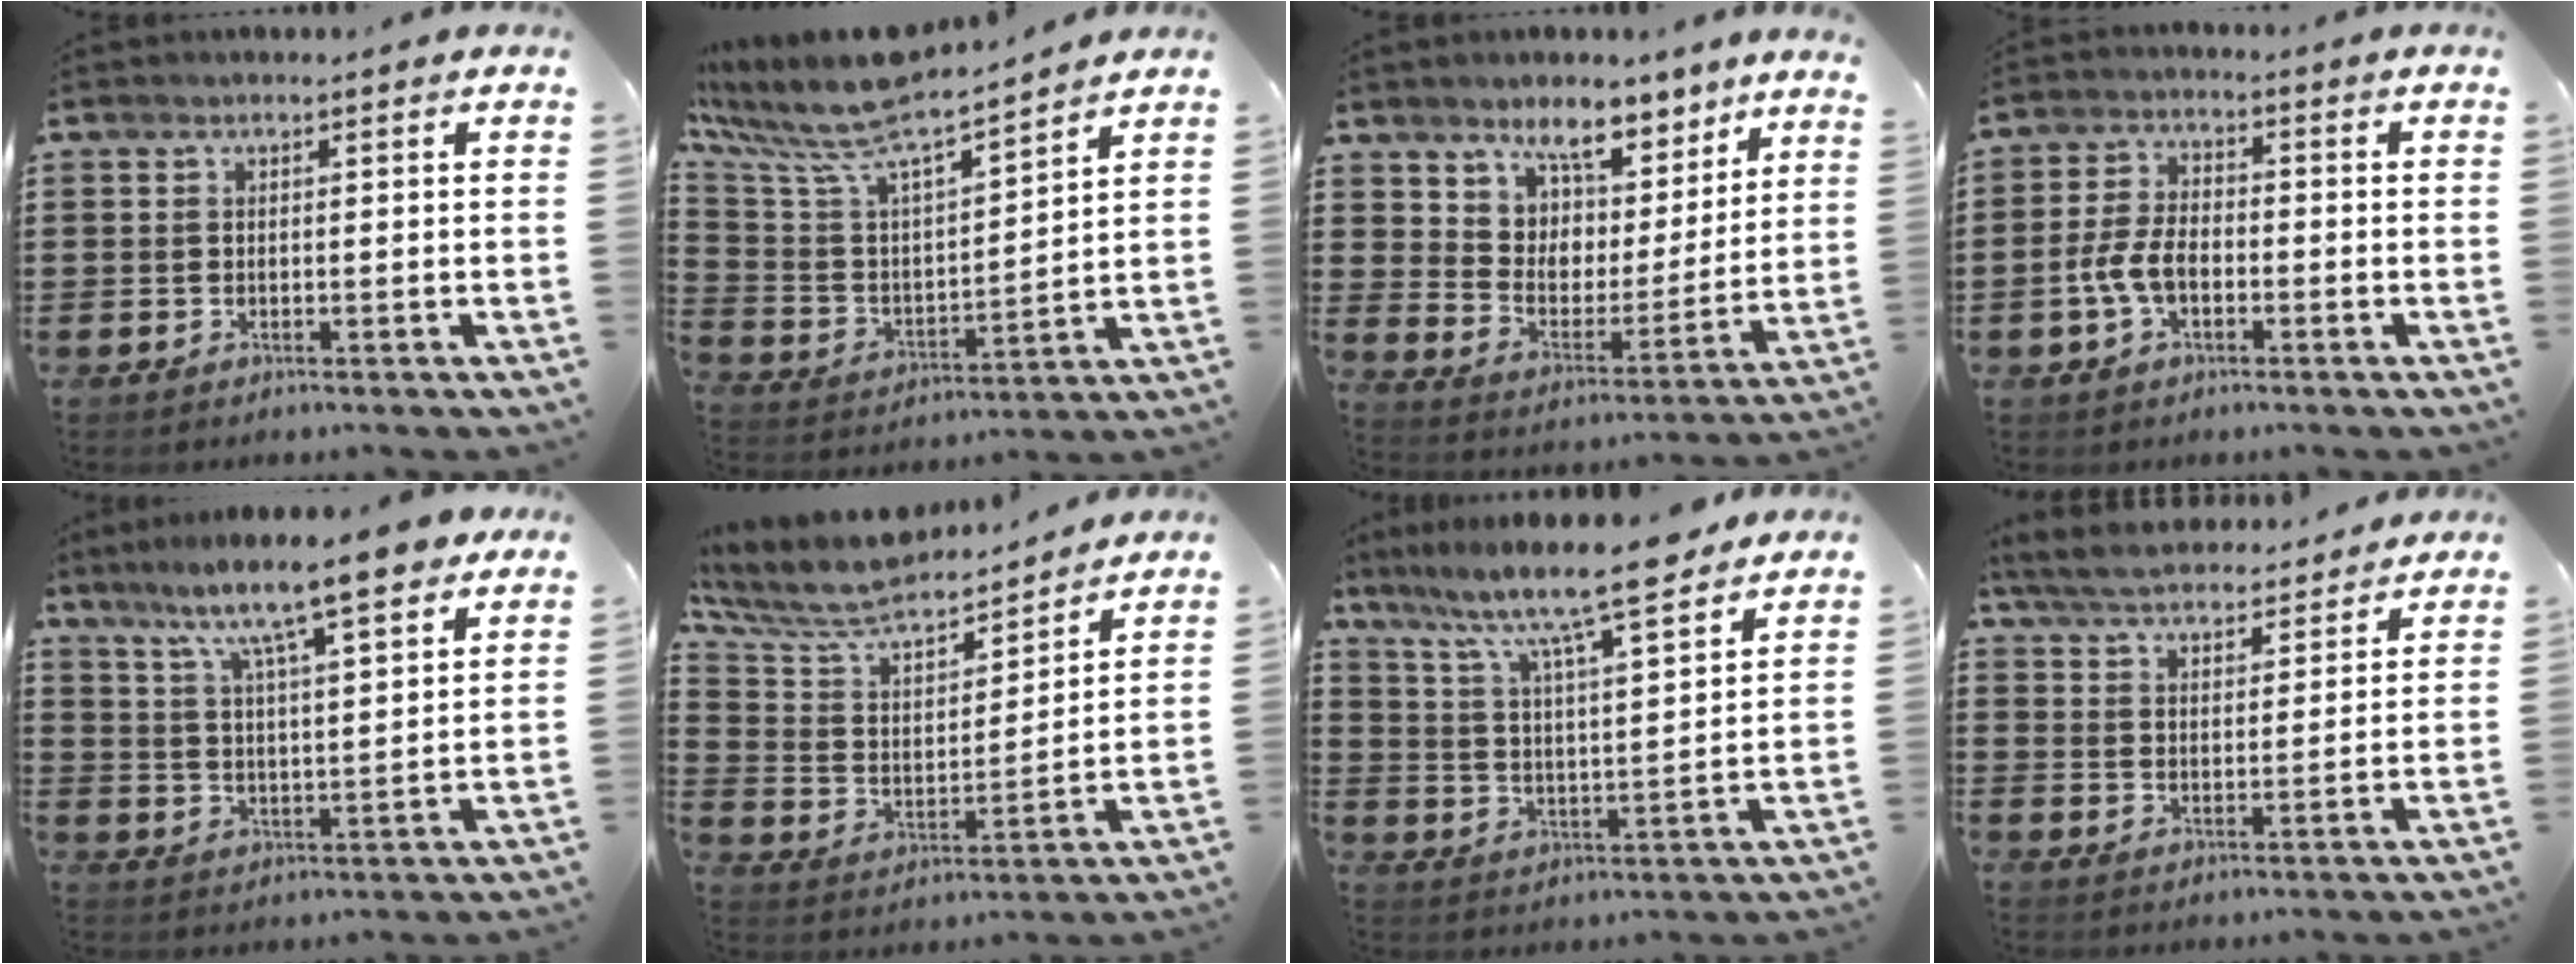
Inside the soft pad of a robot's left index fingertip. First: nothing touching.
{"total": 9.1, "force": [8.1, 0.9, 3.9], "torque": [-0.114, -0.060, 0.136]}
{"total": 6.0, "force": [5.1, 3.0, -0.8], "torque": [-0.023, -0.053, 0.090]}
{"total": 5.5, "force": [-1.8, 3.0, 4.2], "torque": [-0.107, -0.002, -0.041]}
{"total": 9.5, "force": [7.8, 0.9, 5.5], "torque": [-0.120, -0.046, 0.125]}
{"total": 8.5, "force": [7.7, 1.9, 2.9], "torque": [-0.094, -0.058, 0.130]}
{"total": 9.1, "force": [7.8, 0.5, 4.6], "torque": [-0.110, -0.050, 0.128]}
{"total": 5.7, "force": [5.5, 0.9, 1.2], "torque": [-0.048, -0.026, 0.096]}